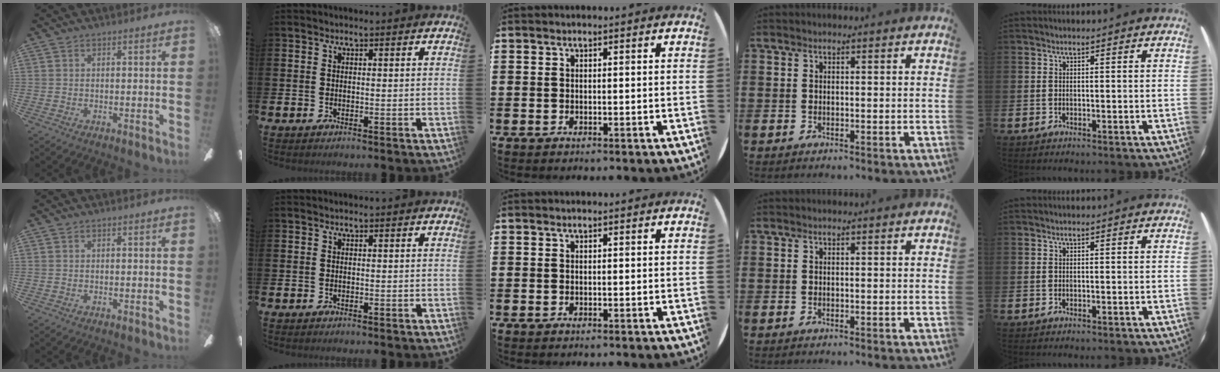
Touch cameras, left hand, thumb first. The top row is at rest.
{}